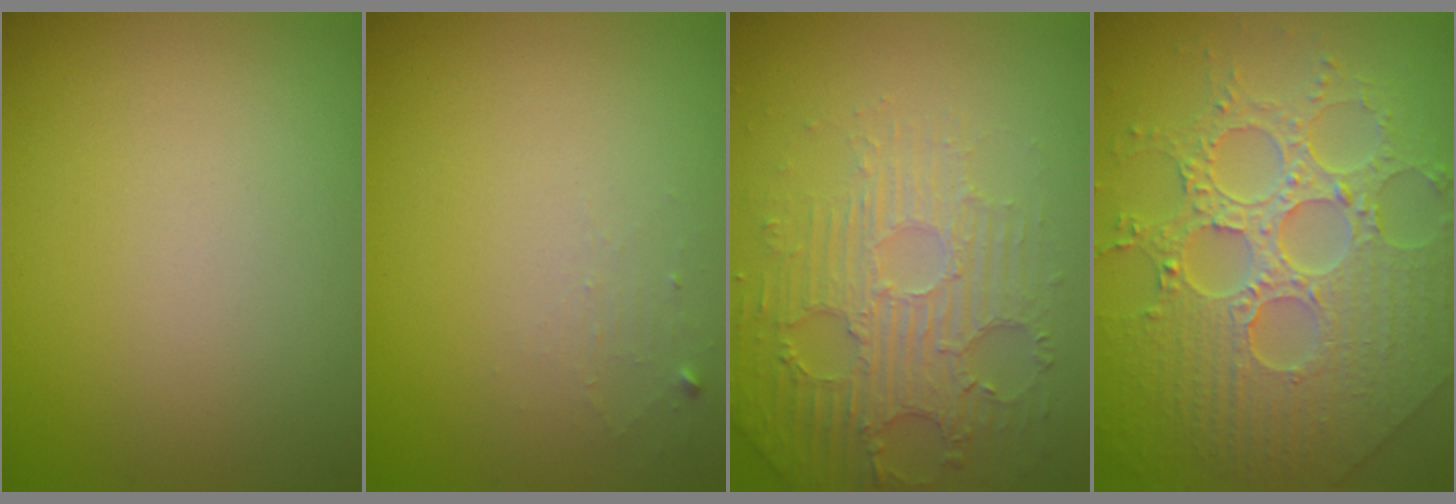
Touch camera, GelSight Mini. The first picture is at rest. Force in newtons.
{"total": 1.0, "press": 1.0, "slide": 0.1}
{"total": 4.7, "press": 3.7, "slide": 2.8}
{"total": 8.6, "press": 6.3, "slide": 5.8}